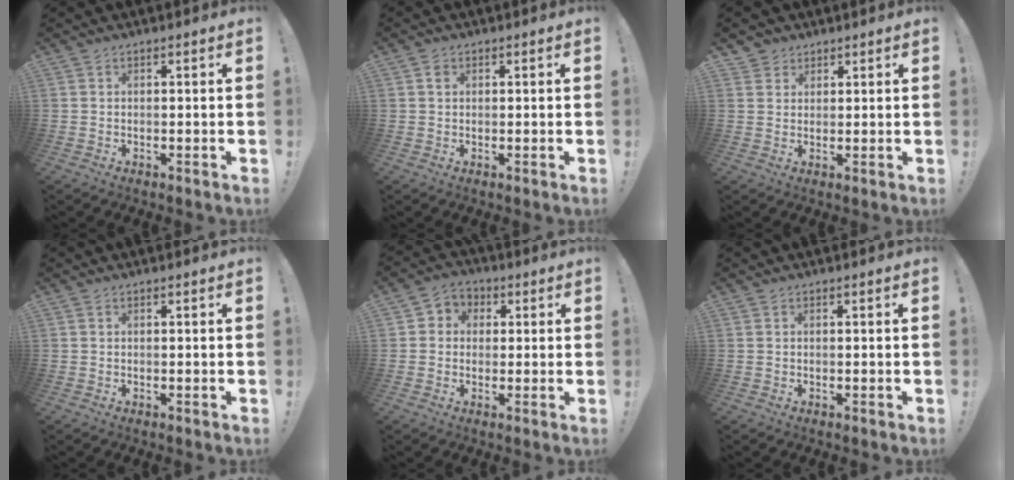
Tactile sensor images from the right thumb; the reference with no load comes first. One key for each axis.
{"total": 1.1, "fx": 0.4, "fy": 0.9, "fz": 0.4, "tx": 0.000, "ty": -0.001, "tz": 0.005}
{"total": 3.1, "fx": 2.1, "fy": 2.3, "fz": -0.1, "tx": 0.001, "ty": -0.010, "tz": 0.039}
{"total": 0.0}
{"total": 5.1, "fx": -0.5, "fy": 4.8, "fz": 1.4, "tx": -0.016, "ty": 0.013, "tz": -0.006}
{"total": 0.0}